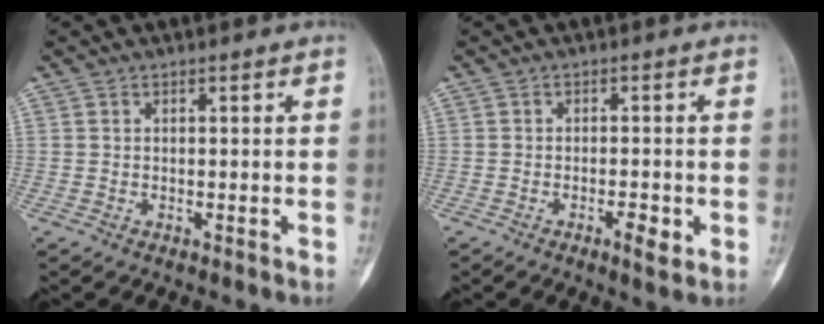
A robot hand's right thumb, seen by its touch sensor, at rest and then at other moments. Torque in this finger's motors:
{"motor_torque": [-0.40, 0.22, 0.05, 0.11, 0.05]}